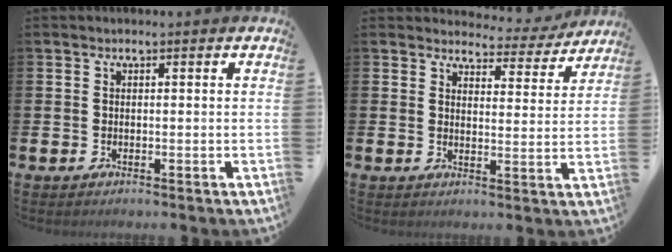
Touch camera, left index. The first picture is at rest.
{"total": 3.8, "force": [3.6, 1.1, 0.2], "torque": [-0.001, -0.034, 0.055]}